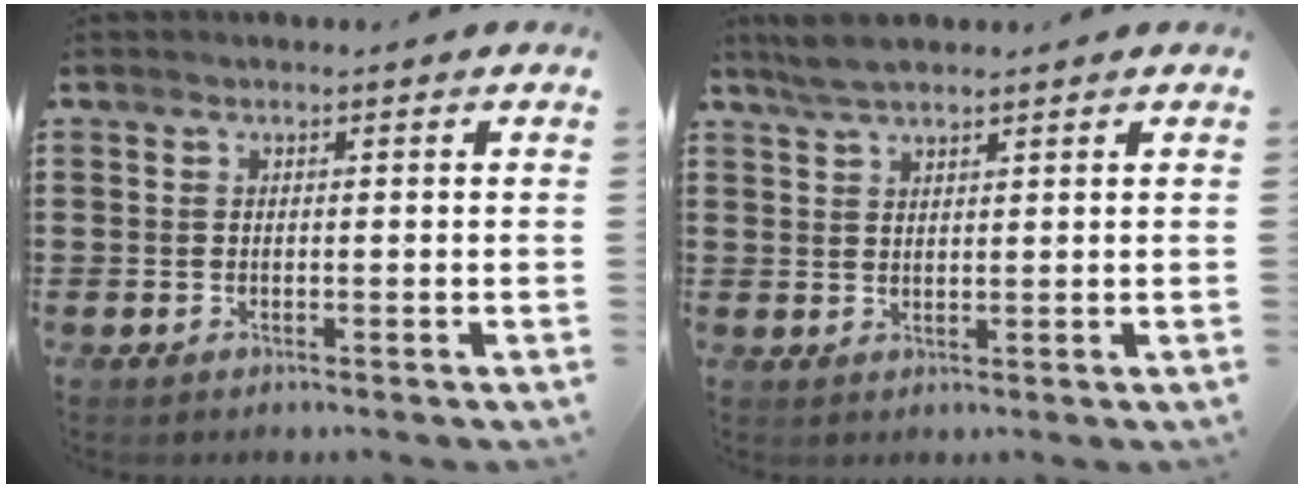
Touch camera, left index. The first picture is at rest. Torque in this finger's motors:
{"motor_torque": [0.86, -0.76, 0.39, 0.07]}